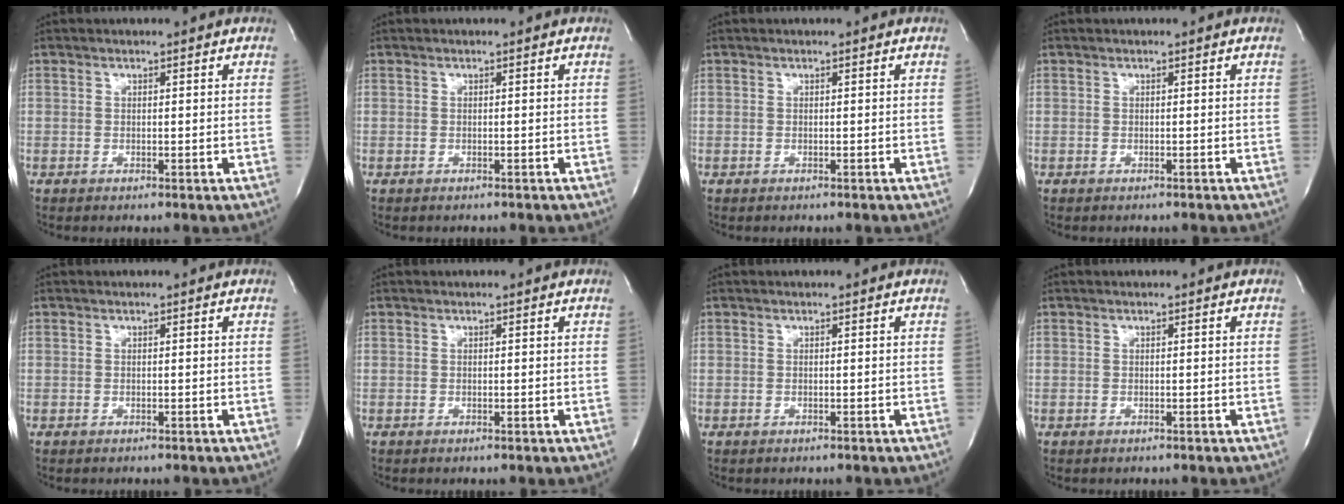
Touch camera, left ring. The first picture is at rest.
{"total": 0.6, "force": [-0.5, 0.3, 0.2], "torque": [-0.008, 0.001, -0.007]}
{"total": 0.0}
{"total": 1.2, "force": [-1.1, 0.5, 0.4], "torque": [-0.010, 0.000, -0.012]}
{"total": 1.3, "force": [-1.2, 0.5, 0.4], "torque": [-0.011, -0.001, -0.014]}
{"total": 0.0}
{"total": 0.8, "force": [-0.7, 0.4, 0.2], "torque": [-0.009, 0.001, -0.008]}
{"total": 0.9, "force": [-0.8, 0.4, 0.3], "torque": [-0.010, 0.000, -0.009]}